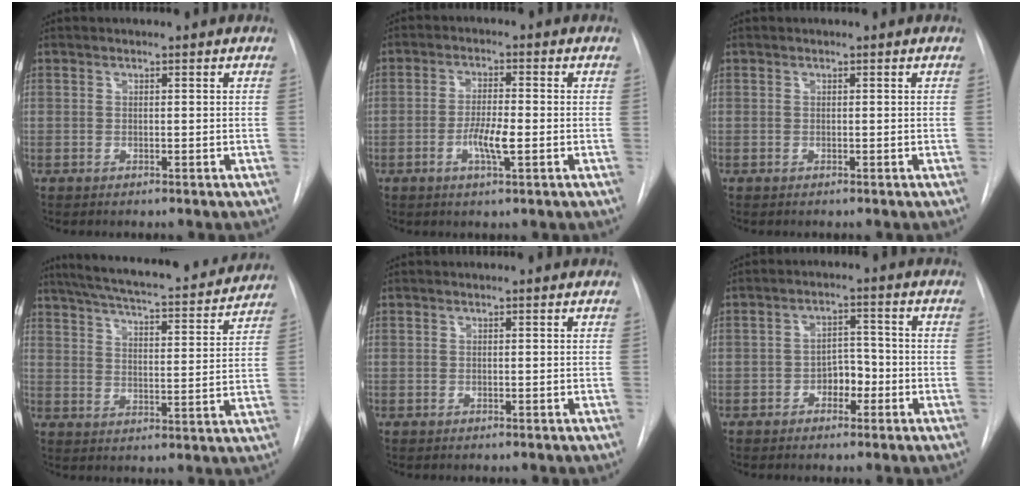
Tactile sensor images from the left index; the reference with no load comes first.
{"total": 4.8, "force": [-1.4, 0.8, 4.5], "torque": [-0.086, -0.002, -0.026]}
{"total": 0.0}
{"total": 23.2, "force": [20.7, 3.7, 10.0], "torque": [-0.165, -0.006, 0.273]}
{"total": 0.0}
{"total": 4.0, "force": [-1.7, 2.5, 2.6], "torque": [-0.033, 0.012, -0.031]}